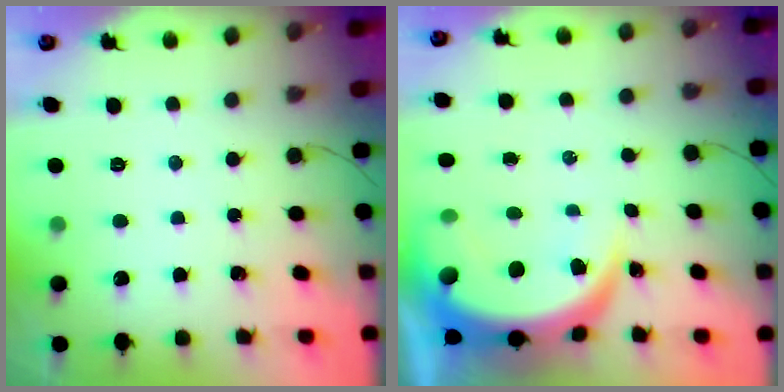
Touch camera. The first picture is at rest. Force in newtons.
{"total": 11.8, "press": 11.7, "slide": 1.3}